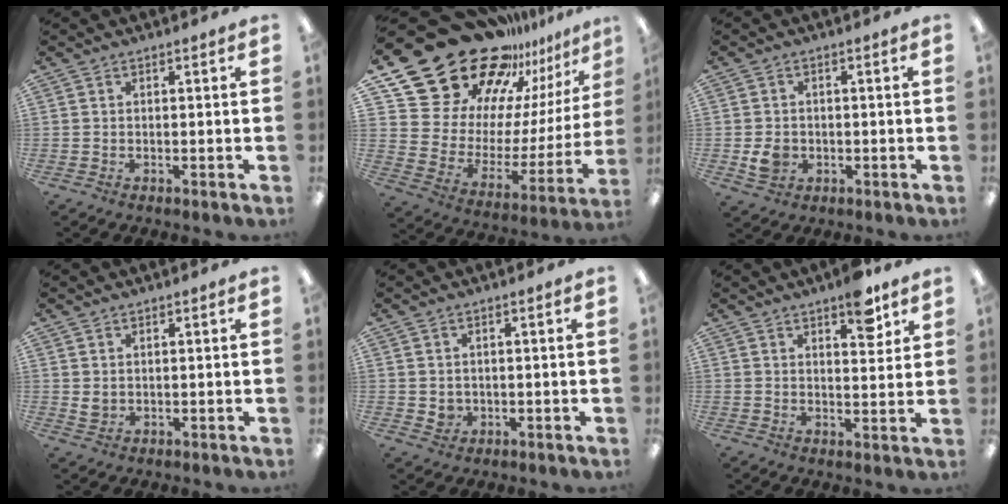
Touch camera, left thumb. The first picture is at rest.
{"total": 27.6, "force": [21.7, 13.8, 10.0], "torque": [-0.163, -0.174, 0.418]}
{"total": 4.5, "force": [-0.9, 3.8, 2.1], "torque": [-0.026, -0.001, -0.016]}
{"total": 1.8, "force": [1.0, 1.3, 0.5], "torque": [-0.006, -0.002, 0.018]}
{"total": 2.3, "force": [0.4, 2.1, 0.7], "torque": [-0.007, -0.001, 0.007]}
{"total": 7.1, "force": [4.9, 2.8, 4.4], "torque": [-0.042, -0.030, 0.078]}